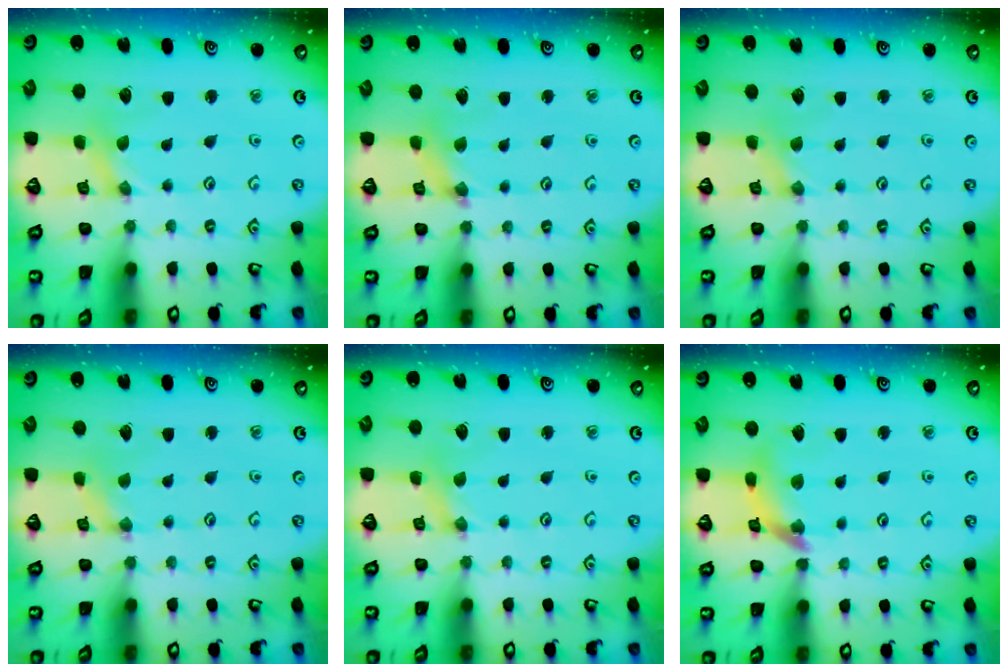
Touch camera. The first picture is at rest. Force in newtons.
{"total": 2.7, "press": 2.7, "slide": 0.2}
{"total": 1.1, "press": 1.1, "slide": 0.3}
{"total": 0.7, "press": 0.7, "slide": 0.2}
{"total": 1.1, "press": 1.1, "slide": 0.2}
{"total": 10.8, "press": 10.7, "slide": 1.3}